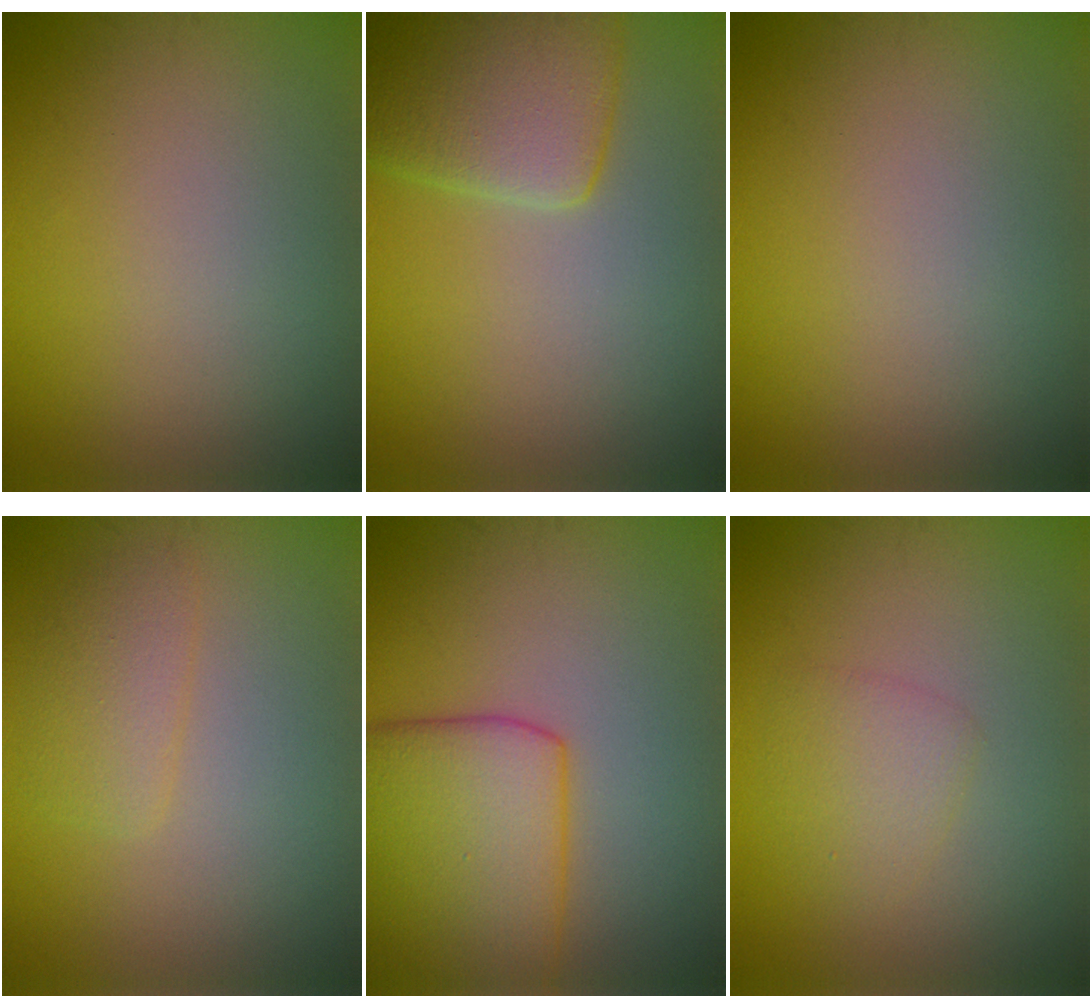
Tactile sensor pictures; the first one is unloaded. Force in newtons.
{"total": 5.7, "press": 5.7, "slide": 0.7}
{"total": 0.0}
{"total": 2.1, "press": 2.1, "slide": 0.1}
{"total": 8.4, "press": 8.4, "slide": 0.5}
{"total": 2.0, "press": 2.0, "slide": 0.2}